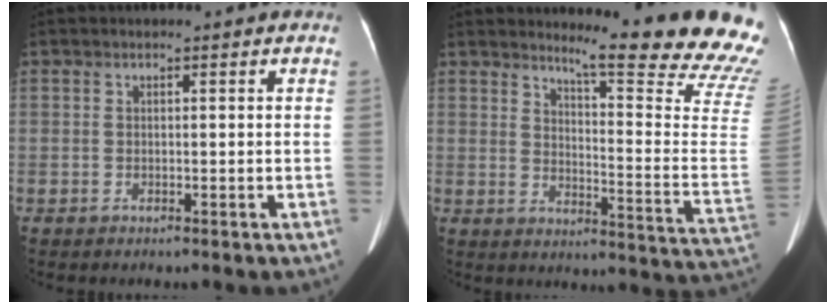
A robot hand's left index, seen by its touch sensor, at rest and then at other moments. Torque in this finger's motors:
{"motor_torque": [1.40, -0.74, 0.08, 0.00]}